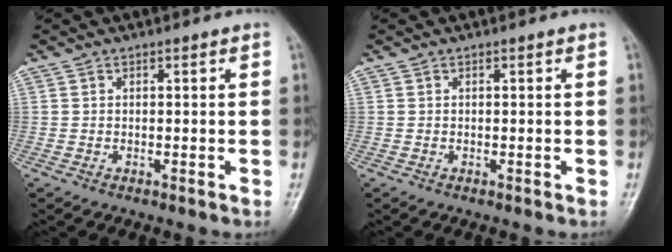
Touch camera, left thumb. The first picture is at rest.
{"total": 0.0}